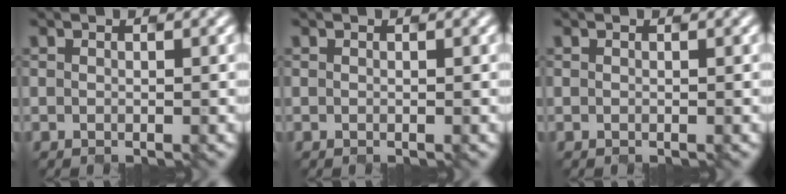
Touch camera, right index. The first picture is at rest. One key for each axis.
{"total": 0.0}
{"total": 0.0}